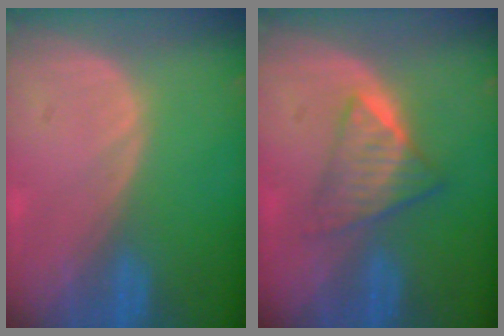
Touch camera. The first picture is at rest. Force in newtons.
{"total": 6.3, "press": 5.4, "slide": 3.1}